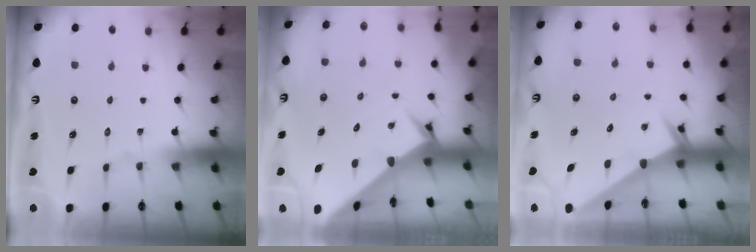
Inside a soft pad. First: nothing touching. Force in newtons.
{"total": 3.5, "press": 3.5, "slide": 0.4}
{"total": 2.7, "press": 2.7, "slide": 0.1}